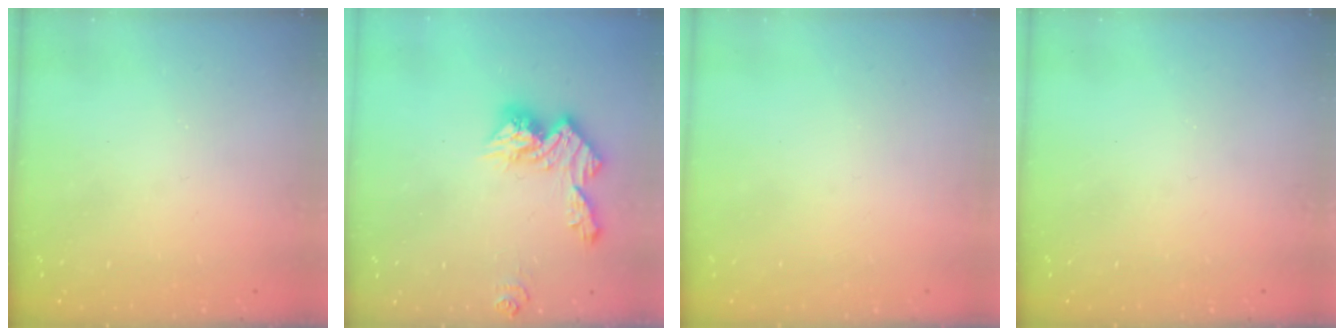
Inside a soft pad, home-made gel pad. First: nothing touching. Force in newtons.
{"total": 12.6, "press": 12.6, "slide": 1.0}
{"total": 0.0}
{"total": 0.0}